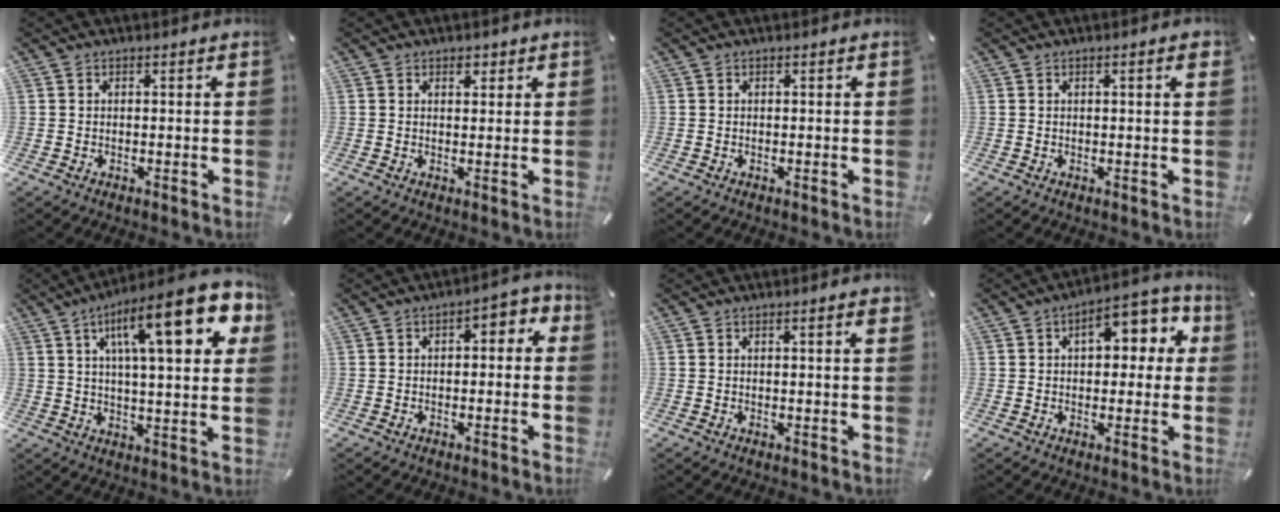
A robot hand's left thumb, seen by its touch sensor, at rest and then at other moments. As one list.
[{"total": 1.8, "force": [1.1, 1.2, 0.8], "torque": [0.006, -0.008, 0.014]}, {"total": 0.0}, {"total": 2.1, "force": [0.5, 0.3, 2.0], "torque": [-0.037, 0.002, 0.008]}, {"total": 22.3, "force": [9.4, 6.2, 19.3], "torque": [-0.305, -0.031, 0.135]}, {"total": 3.7, "force": [-0.9, 2.1, 2.9], "torque": [-0.047, 0.012, -0.022]}, {"total": 2.2, "force": [0.6, 0.3, 2.1], "torque": [-0.040, 0.003, 0.009]}, {"total": 10.8, "force": [2.9, 6.1, 8.4], "torque": [-0.102, -0.006, 0.039]}]